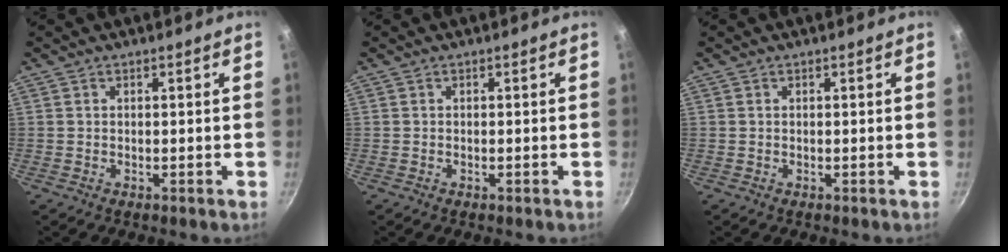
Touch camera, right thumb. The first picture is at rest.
{"total": 0.0}
{"total": 0.0}